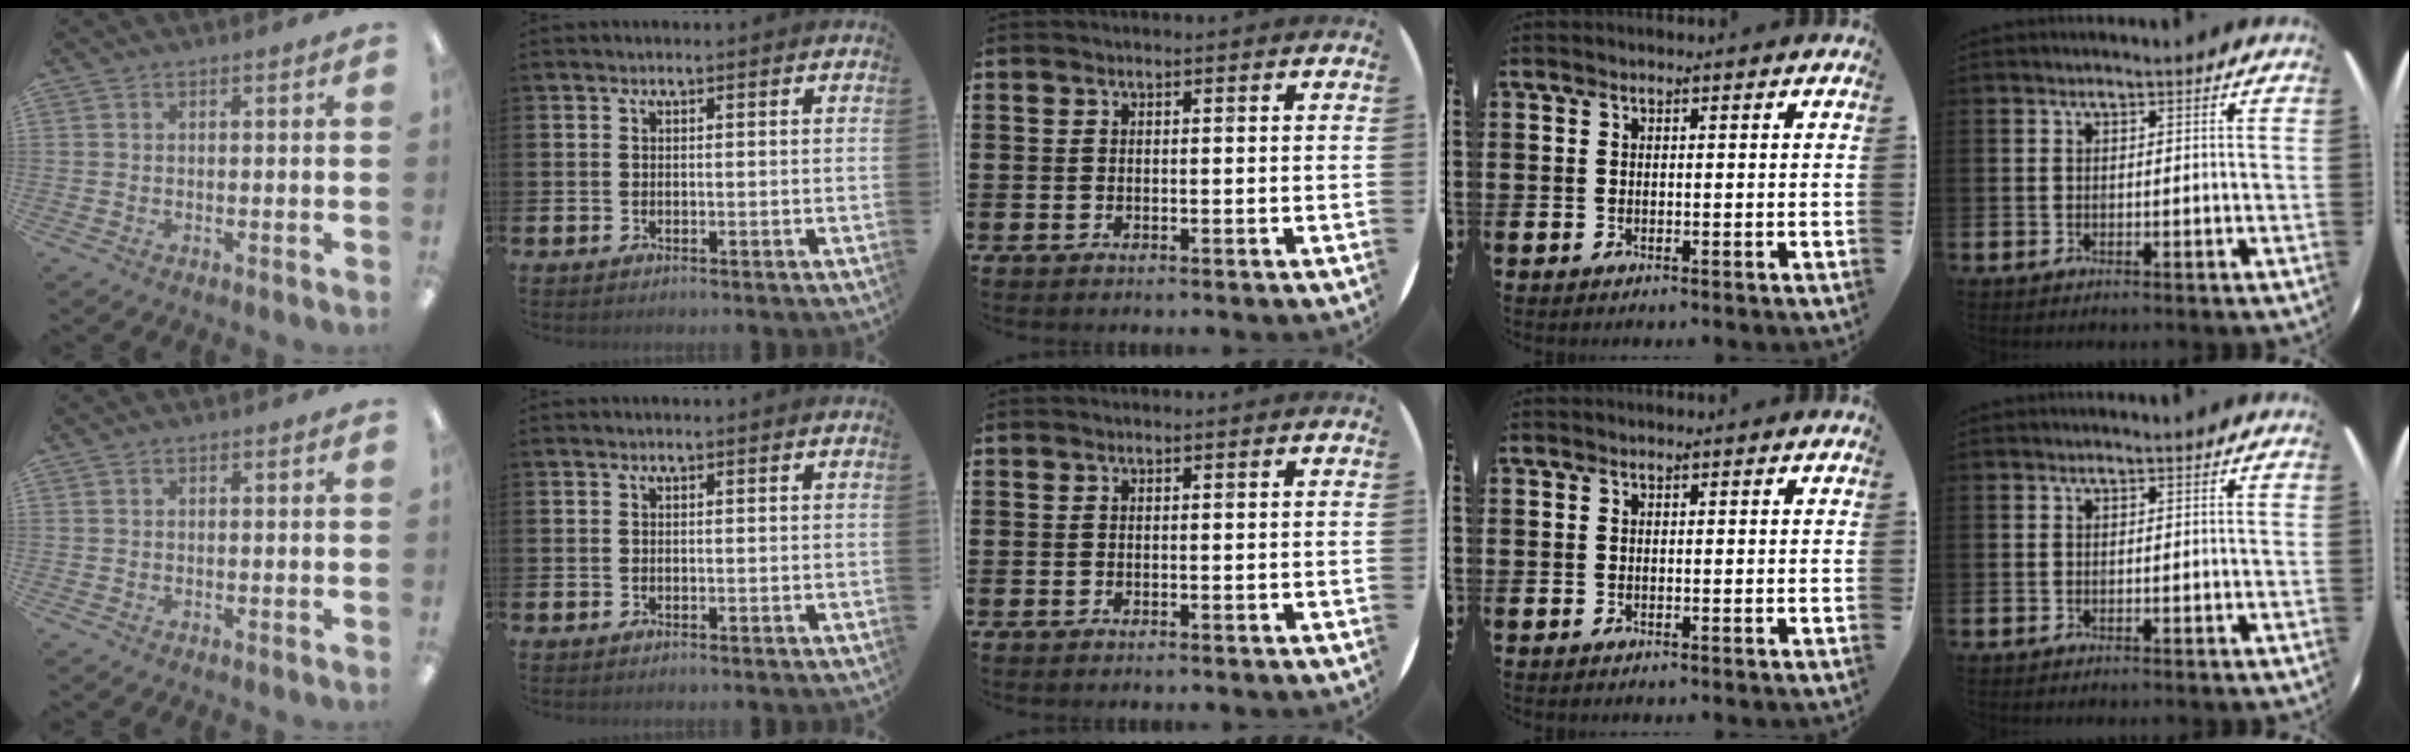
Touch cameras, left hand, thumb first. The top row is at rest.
{}